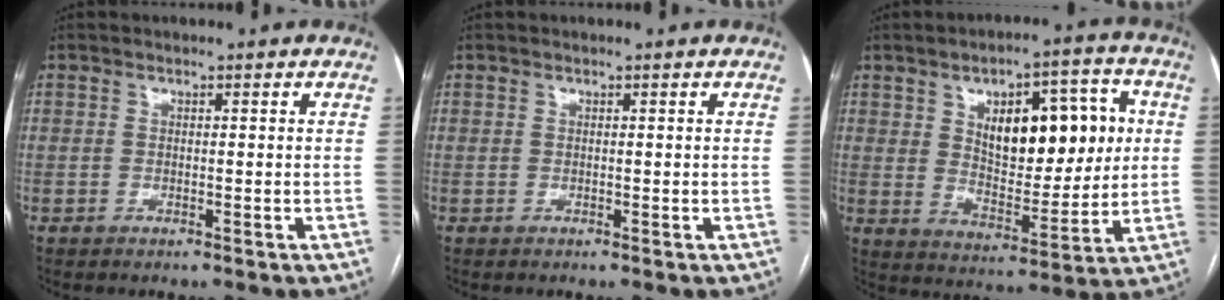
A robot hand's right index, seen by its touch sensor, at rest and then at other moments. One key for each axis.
{"total": 0.0}
{"total": 15.1, "fx": 3.7, "fy": 6.8, "fz": 13.0, "tx": -0.181, "ty": 0.023, "tz": 0.064}